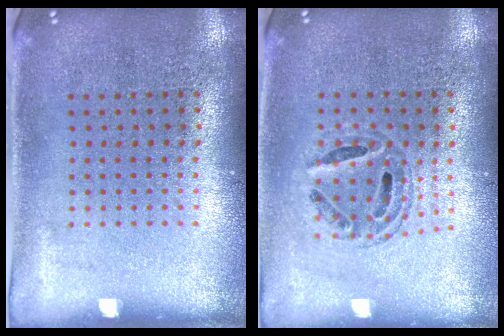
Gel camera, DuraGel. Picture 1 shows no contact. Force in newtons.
{"total": 0.7, "press": 0.7, "slide": 0.3}